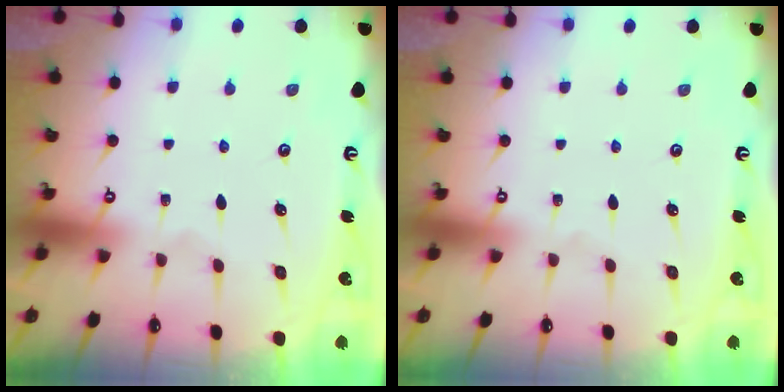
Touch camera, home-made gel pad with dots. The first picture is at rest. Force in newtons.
{"total": 0.0}